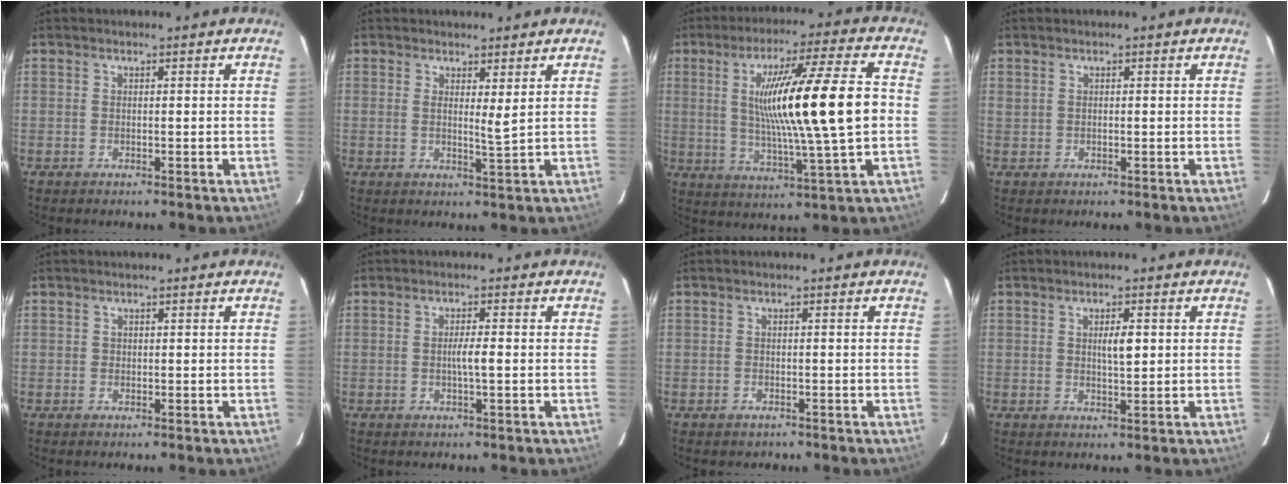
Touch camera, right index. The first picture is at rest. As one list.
[{"total": 2.2, "force": [1.0, -0.2, 2.0], "torque": [-0.032, -0.010, 0.017]}, {"total": 17.8, "force": [1.1, -0.3, 17.8], "torque": [-0.300, 0.003, 0.016]}, {"total": 0.6, "force": [0.2, 0.3, 0.4], "torque": [-0.012, 0.008, 0.007]}, {"total": 0.0}, {"total": 2.3, "force": [-0.3, -0.1, 2.3], "torque": [-0.042, -0.001, -0.006]}, {"total": 1.1, "force": [-0.8, 0.7, 0.1], "torque": [-0.006, 0.001, -0.007]}, {"total": 2.8, "force": [0.6, 0.6, 2.6], "torque": [-0.044, -0.001, 0.009]}]